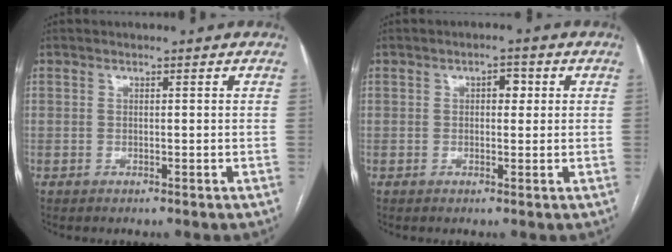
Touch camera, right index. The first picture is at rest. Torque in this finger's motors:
{"motor_torque": [0.02, -0.01, 0.02, 0.02]}